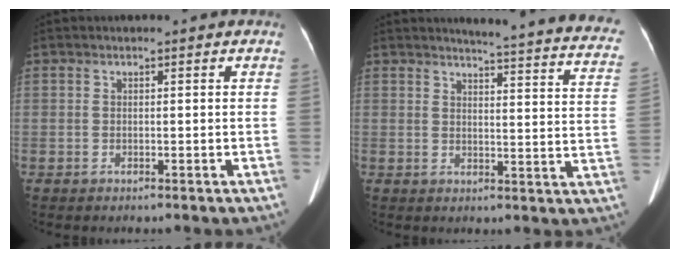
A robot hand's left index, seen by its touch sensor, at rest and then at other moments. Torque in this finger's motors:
{"motor_torque": [0.30, -0.65, 0.01, 0.05]}